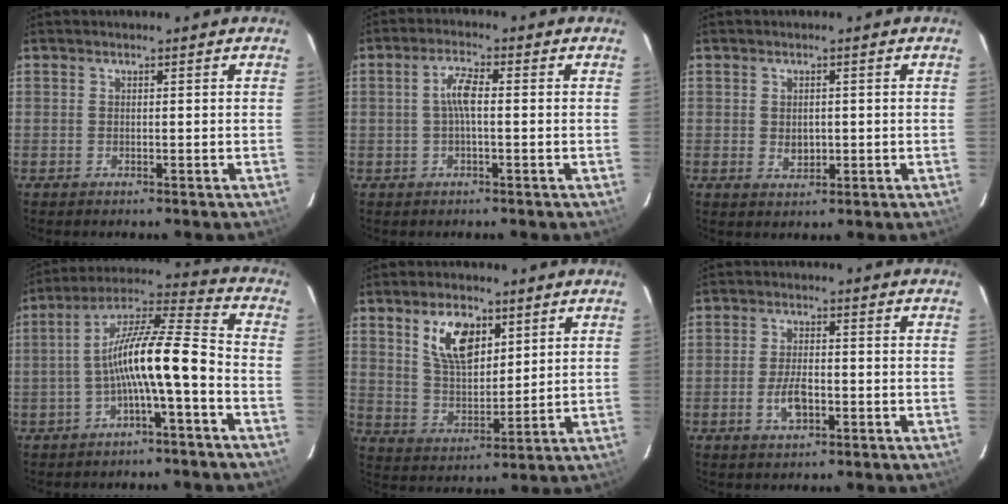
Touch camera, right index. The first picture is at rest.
{"total": 3.9, "force": [-0.1, 0.9, 3.8], "torque": [-0.076, 0.010, -0.002]}
{"total": 2.6, "force": [-0.2, 2.1, 1.5], "torque": [-0.024, -0.003, 0.001]}
{"total": 12.4, "force": [-4.0, 1.3, 11.6], "torque": [-0.223, 0.020, -0.073]}
{"total": 10.3, "force": [5.0, 5.5, 7.2], "torque": [-0.127, 0.010, 0.101]}
{"total": 4.9, "force": [-1.9, 2.3, 3.9], "torque": [-0.081, -0.003, -0.030]}